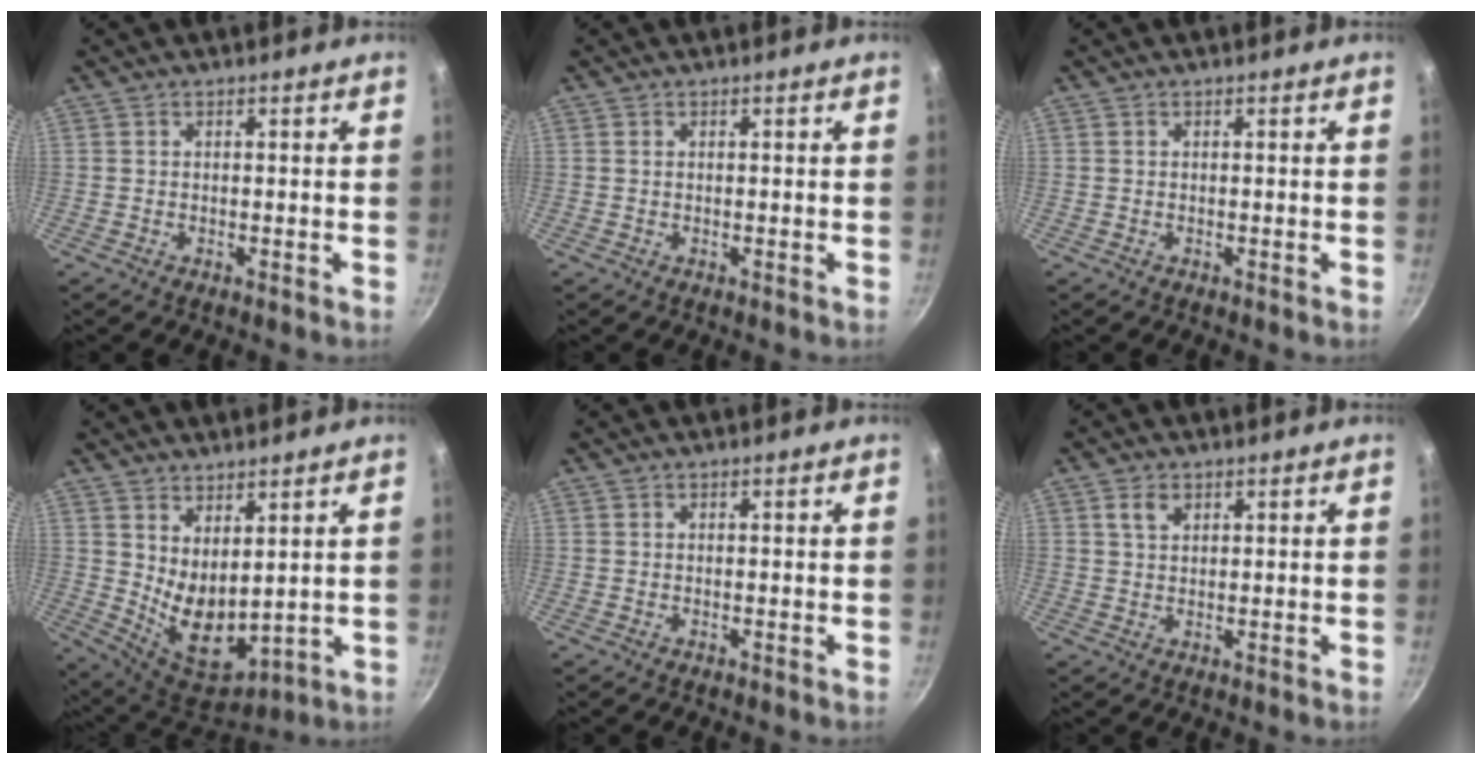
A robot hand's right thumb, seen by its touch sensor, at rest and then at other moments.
{"total": 0.0}
{"total": 0.0}
{"total": 10.3, "force": [3.9, 5.4, 7.8], "torque": [-0.109, -0.056, 0.090]}
{"total": 0.0}
{"total": 2.9, "force": [1.4, 1.8, 1.9], "torque": [-0.029, 0.000, 0.025]}